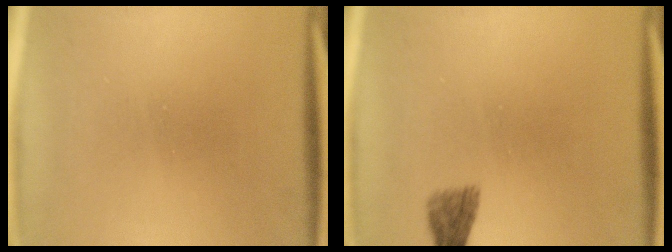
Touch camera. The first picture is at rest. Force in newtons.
{"total": 1.9}